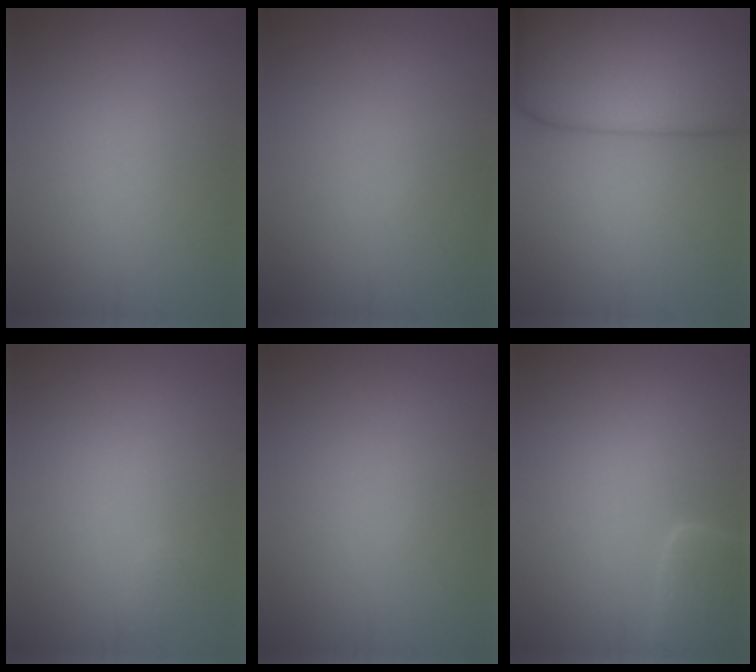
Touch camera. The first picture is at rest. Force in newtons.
{"total": 0.0}
{"total": 11.6, "press": 11.6, "slide": 0.6}
{"total": 0.5, "press": 0.5, "slide": 0.0}
{"total": 0.0}
{"total": 3.9, "press": 3.9, "slide": 0.4}